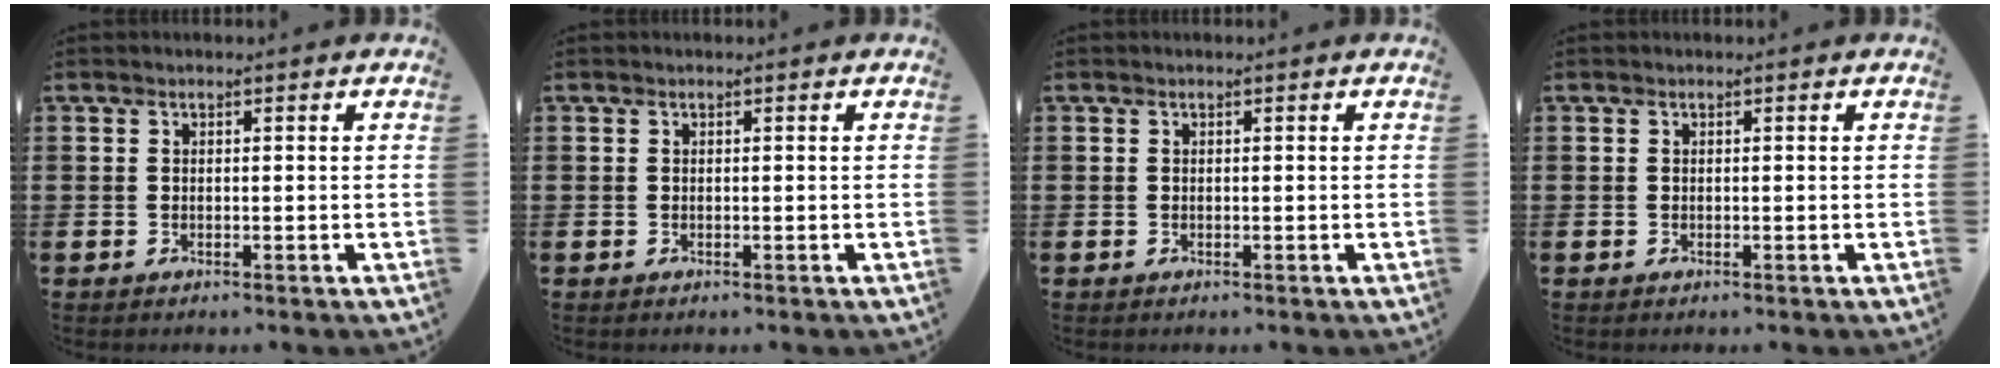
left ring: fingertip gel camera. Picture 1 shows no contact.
{"total": 0.0}
{"total": 0.0}
{"total": 0.0}